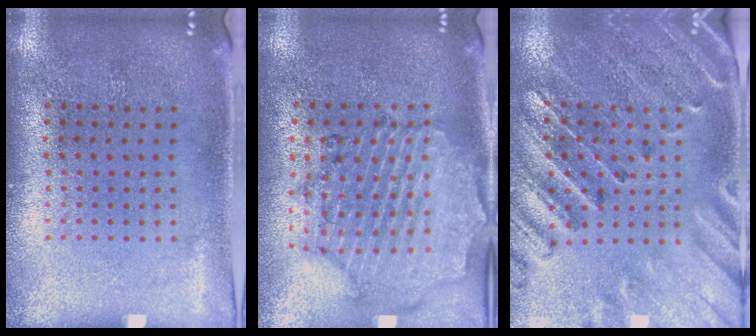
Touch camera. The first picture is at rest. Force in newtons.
{"total": 1.6, "press": 1.5, "slide": 0.3}
{"total": 2.7, "press": 2.6, "slide": 0.8}